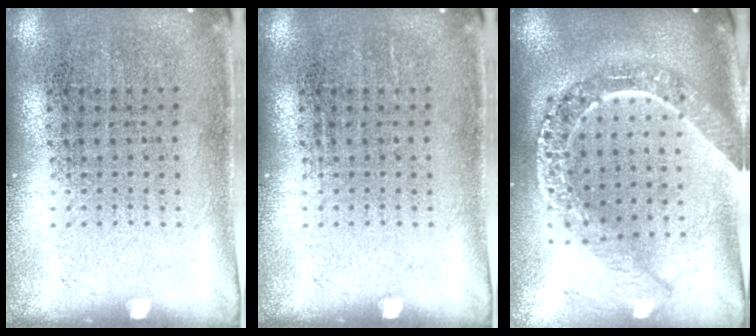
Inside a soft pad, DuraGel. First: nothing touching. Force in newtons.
{"total": 0.0}
{"total": 2.4, "press": 2.0, "slide": 1.3}